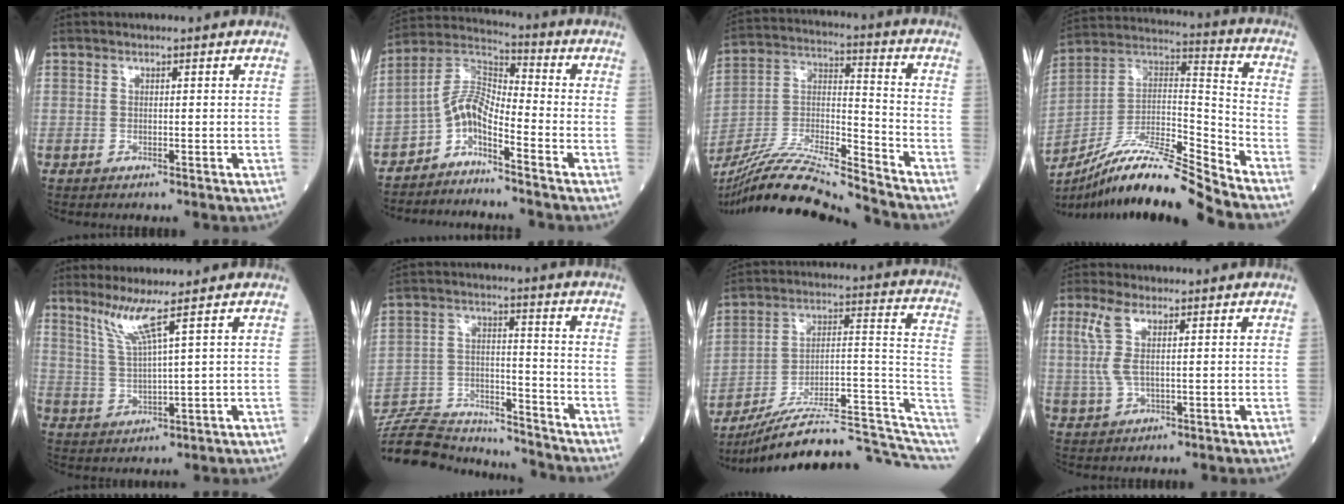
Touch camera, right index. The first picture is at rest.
{"total": 6.9, "force": [-4.4, 2.0, 4.9], "torque": [-0.100, 0.024, -0.094]}
{"total": 18.8, "force": [-17.3, -0.7, 7.2], "torque": [-0.147, -0.001, -0.315]}
{"total": 17.2, "force": [-14.7, -0.4, 8.9], "torque": [-0.164, 0.019, -0.266]}
{"total": 5.4, "force": [3.5, -1.4, 3.9], "torque": [-0.083, -0.011, 0.074]}
{"total": 17.6, "force": [-17.1, 2.6, 3.4], "torque": [-0.074, 0.018, -0.273]}
{"total": 21.8, "force": [-18.9, 2.7, 10.4], "torque": [-0.106, 0.052, -0.285]}
{"total": 5.1, "force": [1.6, 1.4, 4.6], "torque": [-0.124, 0.008, 0.036]}